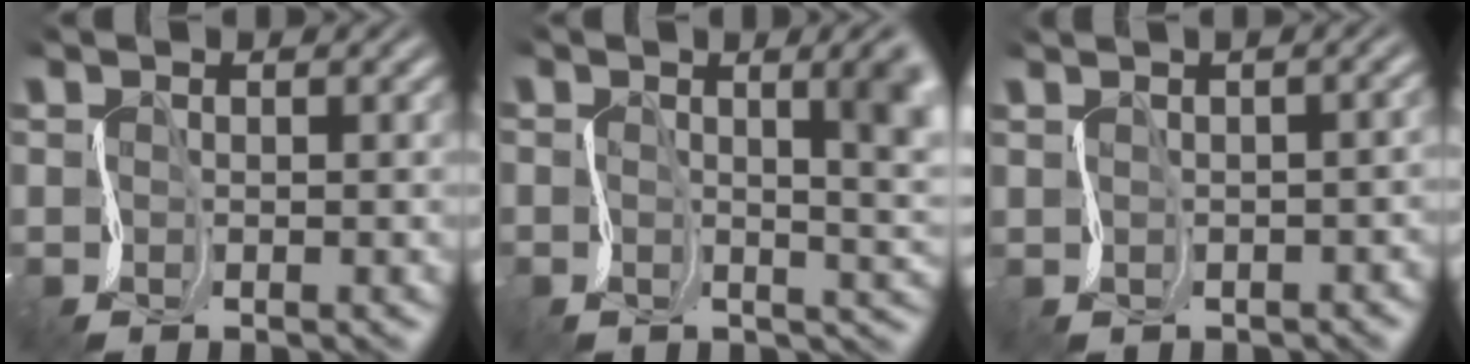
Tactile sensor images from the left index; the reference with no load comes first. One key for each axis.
{"total": 7.2, "fx": 1.2, "fy": 3.1, "fz": 6.4, "tx": -0.060, "ty": 0.012, "tz": 0.012}
{"total": 2.8, "fx": -0.5, "fy": 1.8, "fz": 2.2, "tx": 0.005, "ty": 0.020, "tz": -0.010}